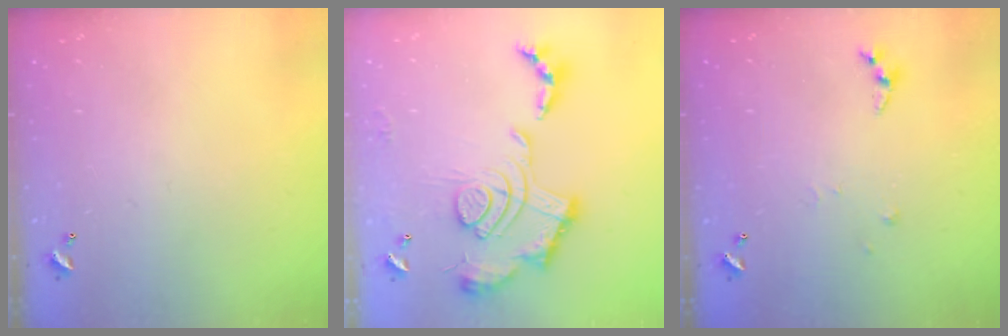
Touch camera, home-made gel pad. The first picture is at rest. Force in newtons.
{"total": 2.4, "press": 1.9, "slide": 1.5}
{"total": 4.9, "press": 4.9, "slide": 0.4}